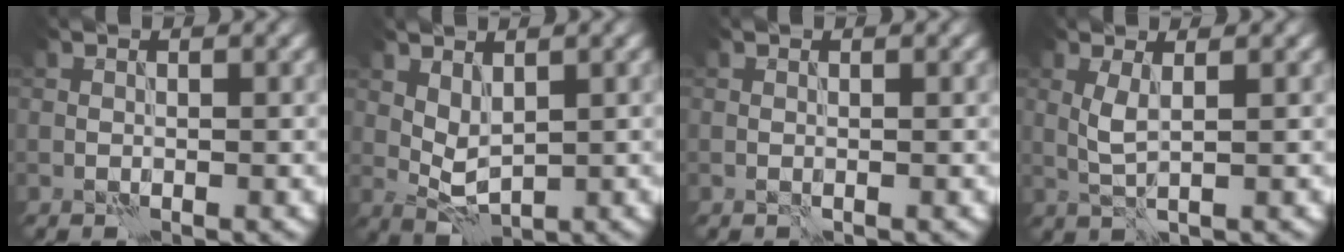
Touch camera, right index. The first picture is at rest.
{"total": 2.6, "force": [1.1, 1.3, 2.0], "torque": [-0.044, -0.004, 0.024]}
{"total": 0.0}
{"total": 1.9, "force": [0.4, 0.3, 1.8], "torque": [-0.044, 0.002, 0.010]}